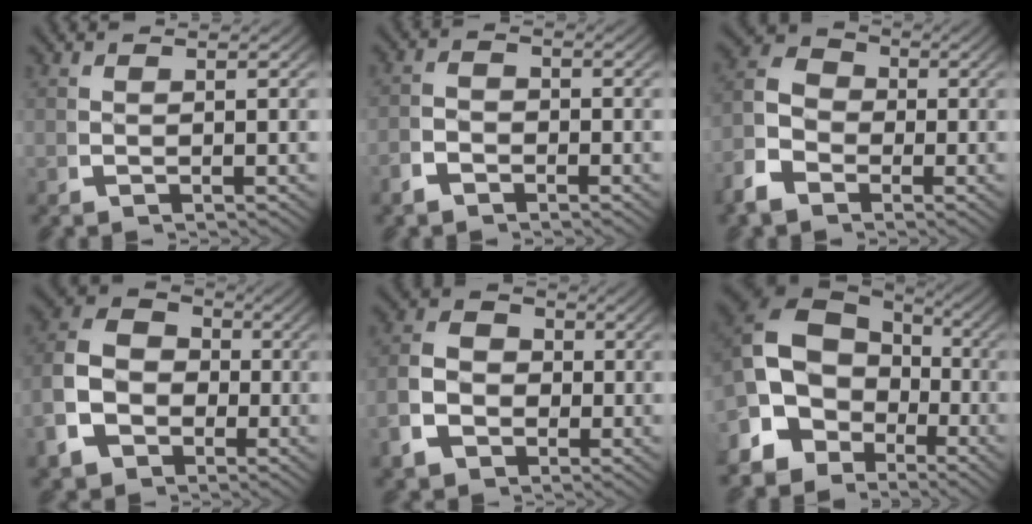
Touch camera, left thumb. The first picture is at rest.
{"total": 1.8, "force": [-1.2, 1.1, 0.8], "torque": [-0.015, -0.006, -0.025]}
{"total": 7.1, "force": [-0.5, 6.0, 3.9], "torque": [-0.065, -0.005, -0.021]}
{"total": 11.7, "force": [0.1, 9.9, 6.2], "torque": [-0.132, -0.011, -0.001]}
{"total": 7.2, "force": [-0.4, 6.0, 4.0], "torque": [-0.082, -0.008, -0.009]}
{"total": 13.0, "force": [0.1, 9.8, 8.5], "torque": [-0.184, -0.033, 0.014]}